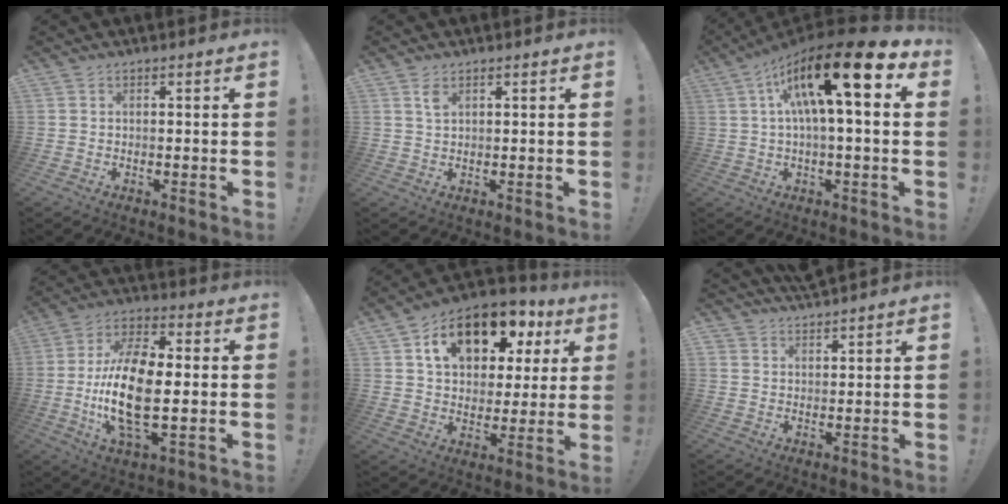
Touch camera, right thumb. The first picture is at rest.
{"total": 2.8, "force": [1.4, 1.3, 2.0], "torque": [-0.028, -0.005, 0.023]}
{"total": 18.2, "force": [6.6, 3.6, 16.6], "torque": [-0.277, -0.039, 0.100]}
{"total": 19.5, "force": [-1.7, 9.0, 17.2], "torque": [-0.340, -0.004, -0.032]}
{"total": 17.3, "force": [9.1, 10.0, 10.8], "torque": [-0.172, -0.040, 0.157]}
{"total": 3.4, "force": [3.3, 0.9, -0.1], "torque": [0.008, -0.026, 0.063]}